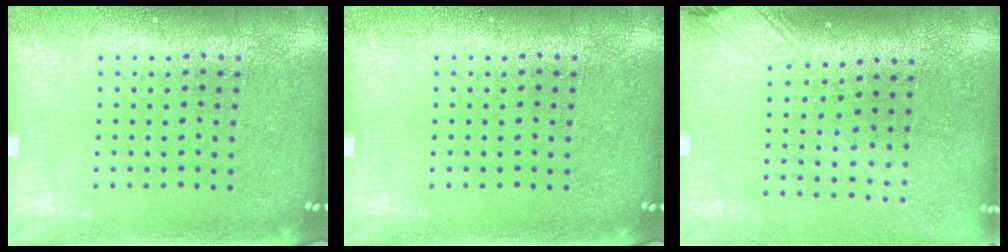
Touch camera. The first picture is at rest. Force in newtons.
{"total": 0.0}
{"total": 2.0, "press": 1.5, "slide": 1.3}